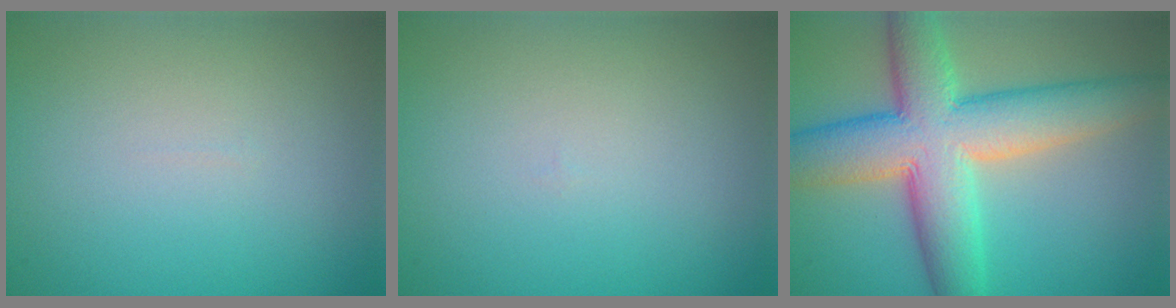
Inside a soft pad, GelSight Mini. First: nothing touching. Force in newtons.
{"total": 0.0}
{"total": 10.6, "press": 10.6, "slide": 0.7}